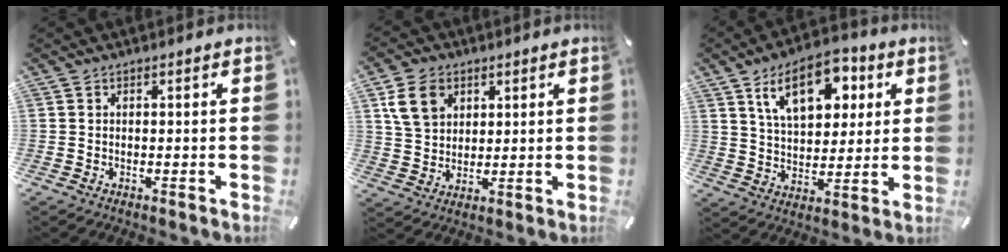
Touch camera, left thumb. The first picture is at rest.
{"total": 8.6, "force": [3.6, 6.7, 3.9], "torque": [-0.087, 0.008, 0.069]}
{"total": 15.2, "force": [7.5, 8.8, 9.8], "torque": [-0.156, -0.011, 0.130]}